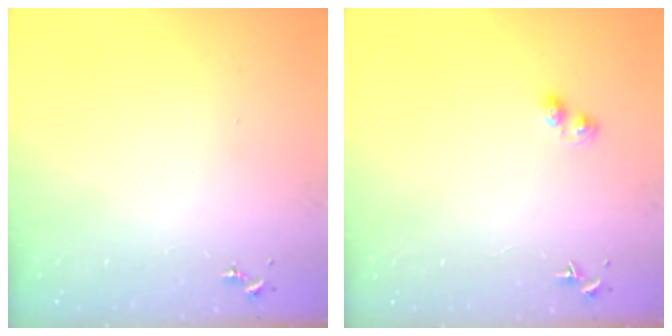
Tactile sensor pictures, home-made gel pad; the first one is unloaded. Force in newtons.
{"total": 4.0, "press": 4.0, "slide": 0.5}